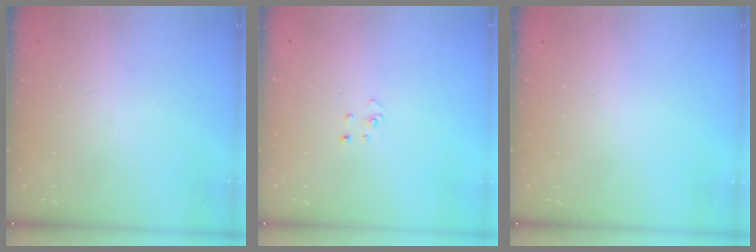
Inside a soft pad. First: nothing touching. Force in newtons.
{"total": 2.7, "press": 2.7, "slide": 0.3}
{"total": 0.0}